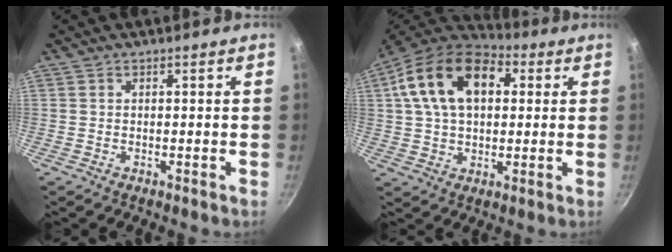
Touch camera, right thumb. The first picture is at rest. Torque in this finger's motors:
{"motor_torque": [-1.01, 2.00, 1.14, -0.28, 0.21]}